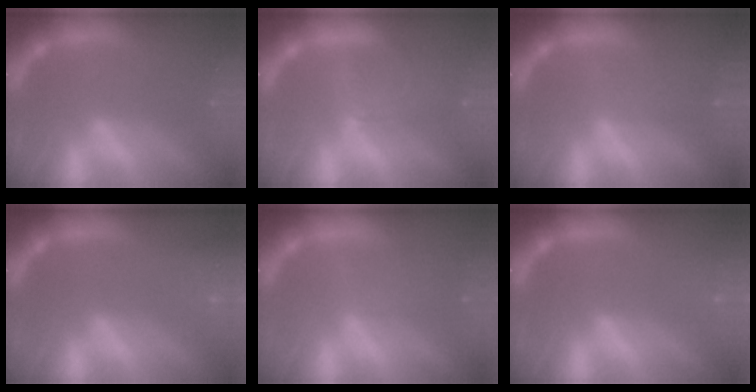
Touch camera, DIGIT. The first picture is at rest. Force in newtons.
{"total": 5.0}
{"total": 1.9}
{"total": 5.6}
{"total": 2.4}
{"total": 1.9}